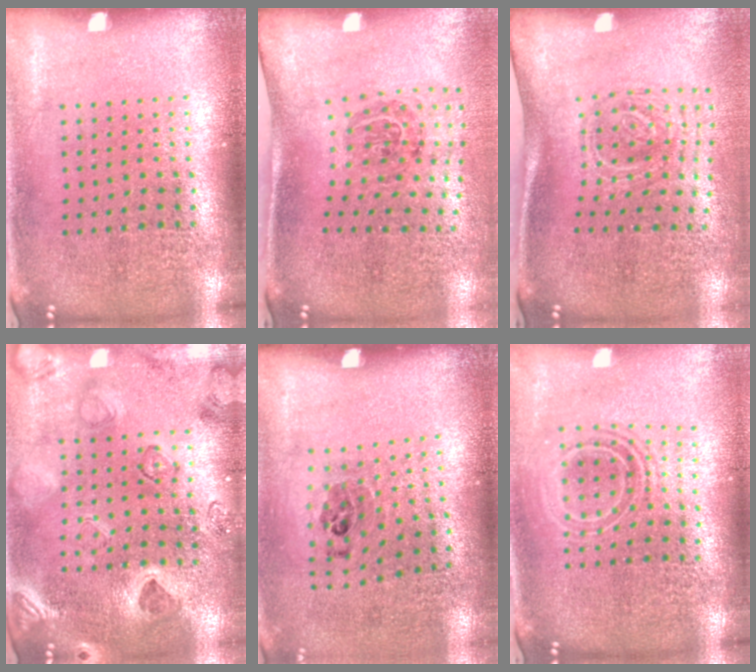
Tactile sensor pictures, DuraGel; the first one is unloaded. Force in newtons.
{"total": 1.7, "press": 1.1, "slide": 1.4}
{"total": 1.9, "press": 1.3, "slide": 1.4}
{"total": 2.4, "press": 2.3, "slide": 0.7}
{"total": 1.1, "press": 0.7, "slide": 0.8}
{"total": 1.7, "press": 1.3, "slide": 1.0}